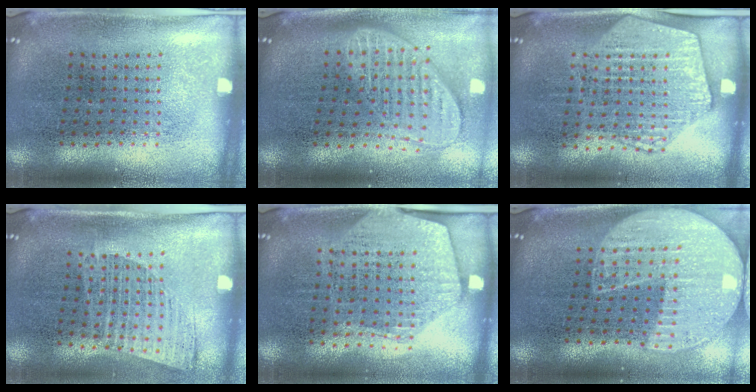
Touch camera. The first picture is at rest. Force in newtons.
{"total": 2.0, "press": 1.5, "slide": 1.2}
{"total": 1.9, "press": 1.8, "slide": 0.7}
{"total": 1.2, "press": 1.0, "slide": 0.7}
{"total": 1.8, "press": 1.6, "slide": 0.8}
{"total": 2.2, "press": 1.9, "slide": 1.0}